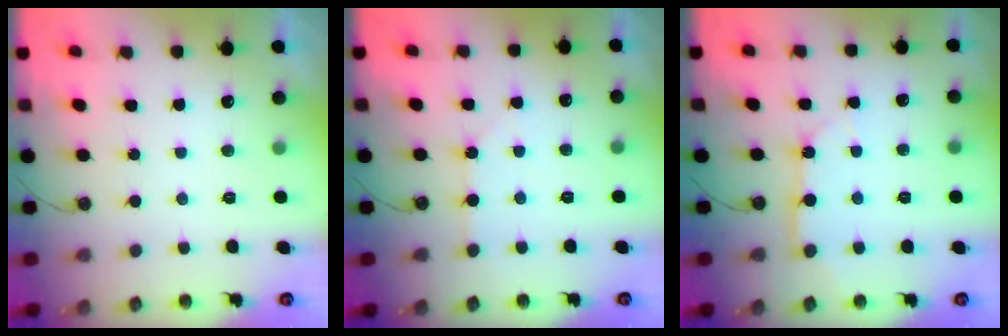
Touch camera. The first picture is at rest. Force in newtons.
{"total": 3.4, "press": 3.4, "slide": 0.5}
{"total": 4.2, "press": 4.2, "slide": 0.5}